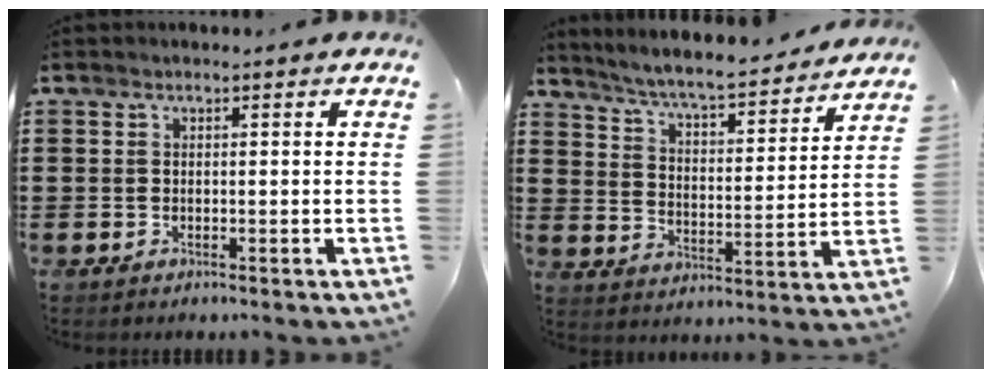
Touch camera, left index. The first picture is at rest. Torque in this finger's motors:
{"motor_torque": [2.14, 0.00, 0.51, 0.07]}